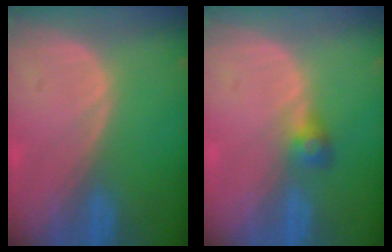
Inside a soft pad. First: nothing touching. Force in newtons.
{"total": 2.6, "press": 2.5, "slide": 0.7}